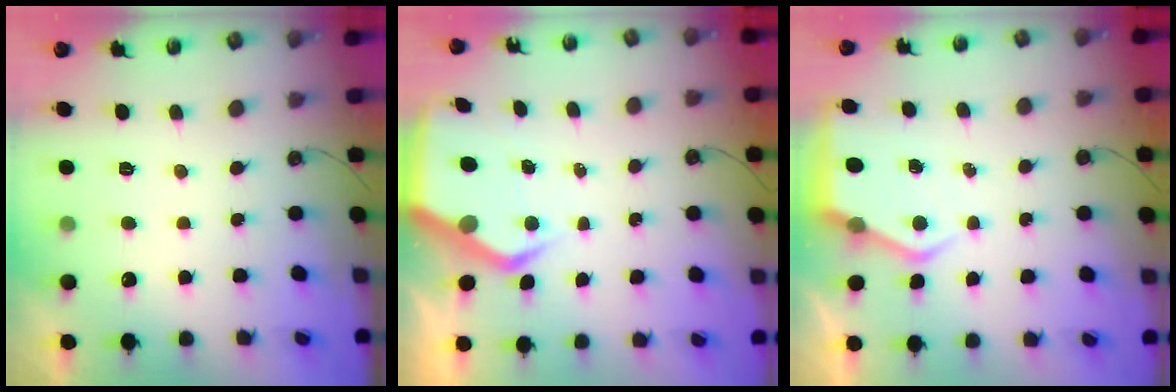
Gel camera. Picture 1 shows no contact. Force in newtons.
{"total": 7.4, "press": 7.3, "slide": 0.8}
{"total": 5.6, "press": 5.6, "slide": 0.8}